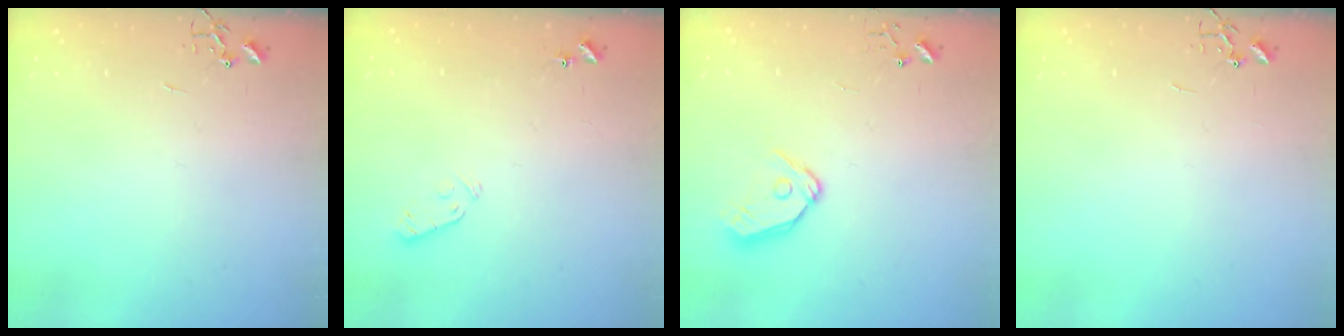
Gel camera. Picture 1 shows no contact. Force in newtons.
{"total": 3.9, "press": 3.8, "slide": 0.7}
{"total": 9.4, "press": 9.4, "slide": 0.7}
{"total": 0.0}